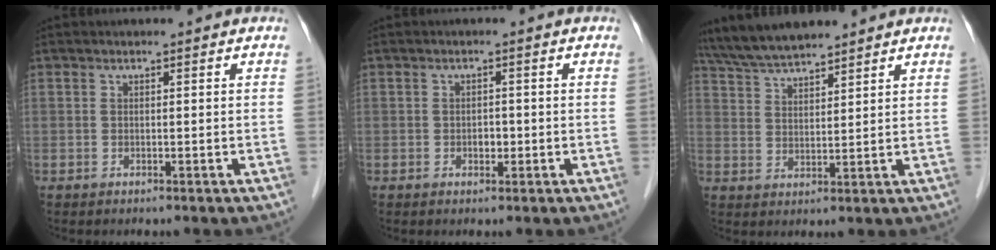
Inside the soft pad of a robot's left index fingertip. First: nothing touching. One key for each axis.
{"total": 1.7, "fx": -1.1, "fy": 0.9, "fz": 1.0, "tx": -0.015, "ty": -0.003, "tz": -0.014}
{"total": 7.9, "fx": 7.3, "fy": 0.7, "fz": 3.0, "tx": -0.065, "ty": 0.022, "tz": 0.142}